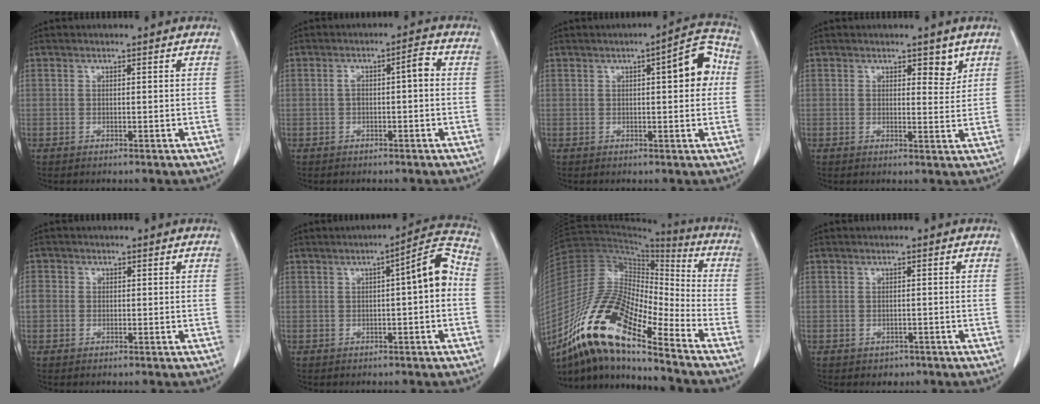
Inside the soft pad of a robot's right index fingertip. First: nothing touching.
{"total": 3.4, "force": [0.0, 0.8, 3.3], "torque": [-0.053, 0.021, 0.002]}
{"total": 7.3, "force": [1.3, 1.8, 6.9], "torque": [-0.086, 0.020, 0.011]}
{"total": 2.8, "force": [1.8, 1.3, 1.7], "torque": [-0.017, -0.011, 0.026]}
{"total": 2.8, "force": [0.0, 2.6, 1.0], "torque": [-0.027, 0.013, 0.002]}
{"total": 6.5, "force": [0.1, 0.7, 6.5], "torque": [-0.089, 0.021, -0.003]}
{"total": 18.7, "force": [-12.7, 4.0, 13.1], "torque": [-0.255, 0.012, -0.228]}
{"total": 1.6, "force": [-0.9, 1.3, 0.3], "torque": [-0.008, 0.002, -0.008]}